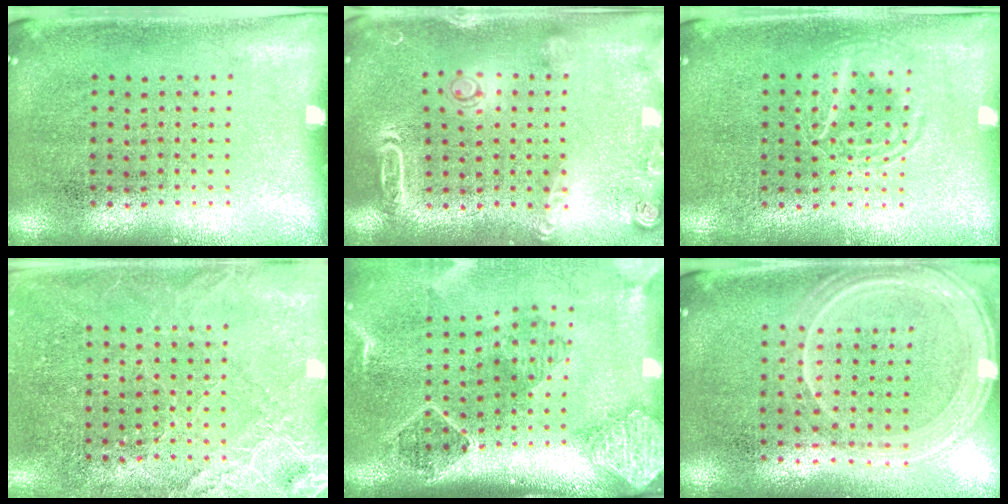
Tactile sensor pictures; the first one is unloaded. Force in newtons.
{"total": 1.9, "press": 1.9, "slide": 0.5}
{"total": 2.1, "press": 2.1, "slide": 0.3}
{"total": 2.8, "press": 2.8, "slide": 0.2}
{"total": 2.8, "press": 2.0, "slide": 1.9}
{"total": 1.2, "press": 1.2, "slide": 0.3}